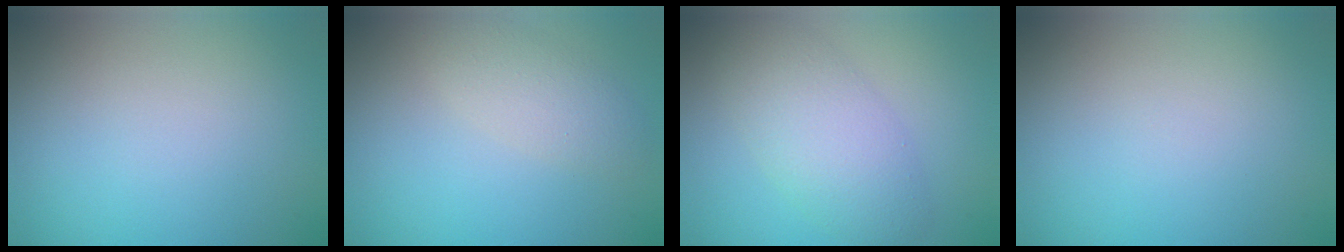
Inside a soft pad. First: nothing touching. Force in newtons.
{"total": 2.6, "press": 2.6, "slide": 0.2}
{"total": 4.9, "press": 4.9, "slide": 0.3}
{"total": 0.0}